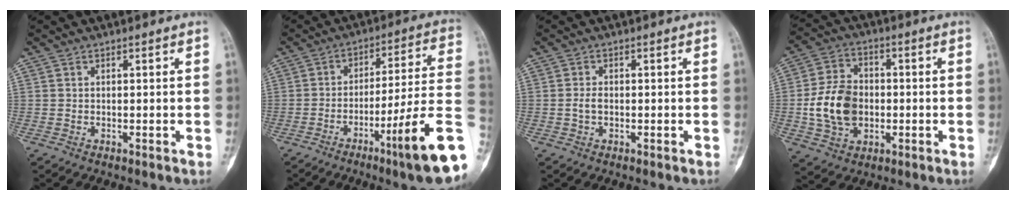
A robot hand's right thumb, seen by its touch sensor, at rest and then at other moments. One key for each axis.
{"total": 18.2, "fx": -7.6, "fy": 0.8, "fz": 16.5, "tx": -0.219, "ty": 0.031, "tz": -0.115}
{"total": 1.7, "fx": -0.3, "fy": 1.1, "fz": 1.3, "tx": -0.029, "ty": 0.004, "tz": -0.007}
{"total": 12.6, "fx": -1.3, "fy": 9.2, "fz": 8.4, "tx": -0.138, "ty": 0.015, "tz": -0.024}